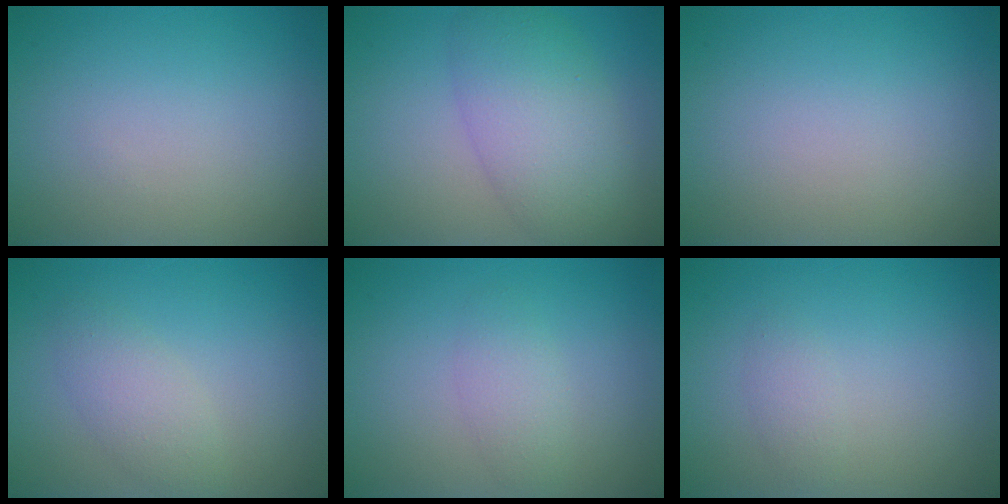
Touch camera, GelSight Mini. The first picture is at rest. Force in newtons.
{"total": 6.3, "press": 6.3, "slide": 0.4}
{"total": 0.0}
{"total": 2.4, "press": 2.4, "slide": 0.2}
{"total": 1.8, "press": 1.8, "slide": 0.1}
{"total": 1.1, "press": 1.1, "slide": 0.0}